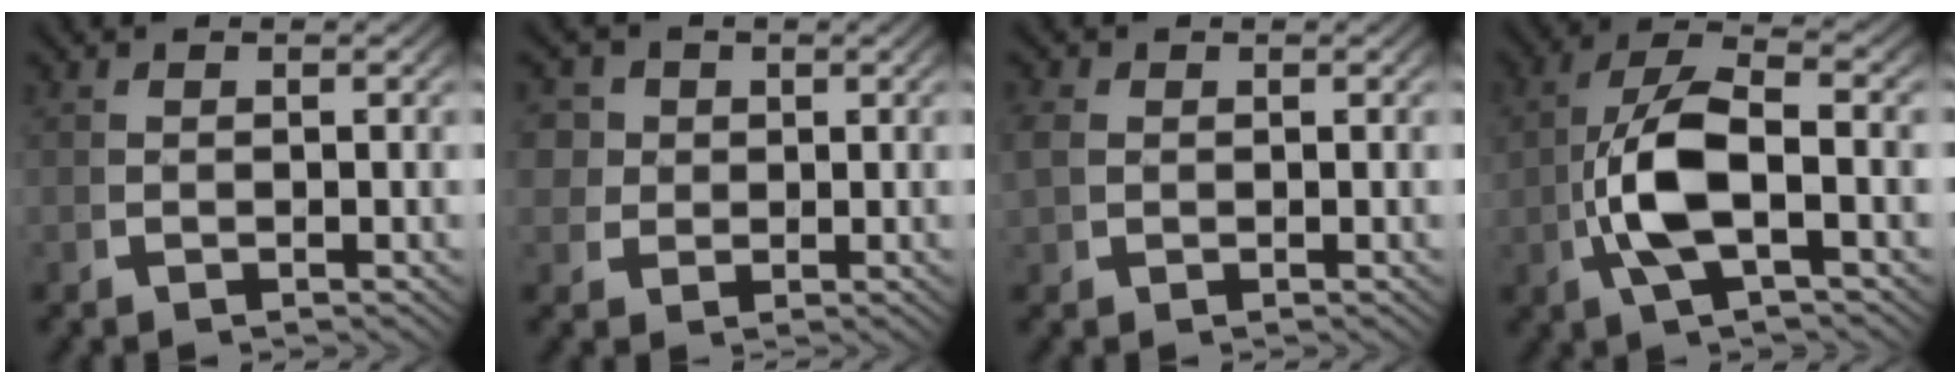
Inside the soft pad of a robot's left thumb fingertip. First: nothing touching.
{"total": 5.1, "force": [1.3, 4.6, 2.0], "torque": [-0.054, -0.013, 0.025]}
{"total": 1.8, "force": [0.4, 1.6, 0.7], "torque": [-0.030, -0.009, 0.011]}
{"total": 8.9, "force": [0.0, 4.6, 7.6], "torque": [-0.177, -0.022, 0.008]}